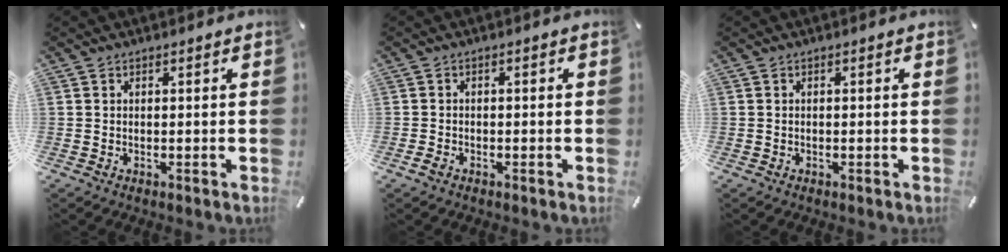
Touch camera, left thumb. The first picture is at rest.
{"total": 1.5, "force": [-1.0, 1.0, 0.6], "torque": [-0.011, 0.005, -0.021]}
{"total": 0.0}